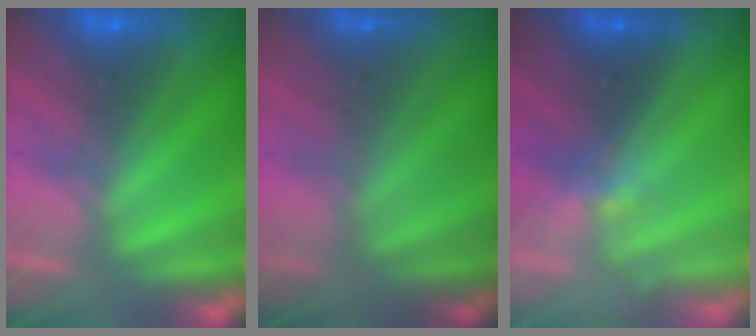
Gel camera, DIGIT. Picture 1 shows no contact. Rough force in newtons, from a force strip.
{"total": 1.8}
{"total": 1.7}